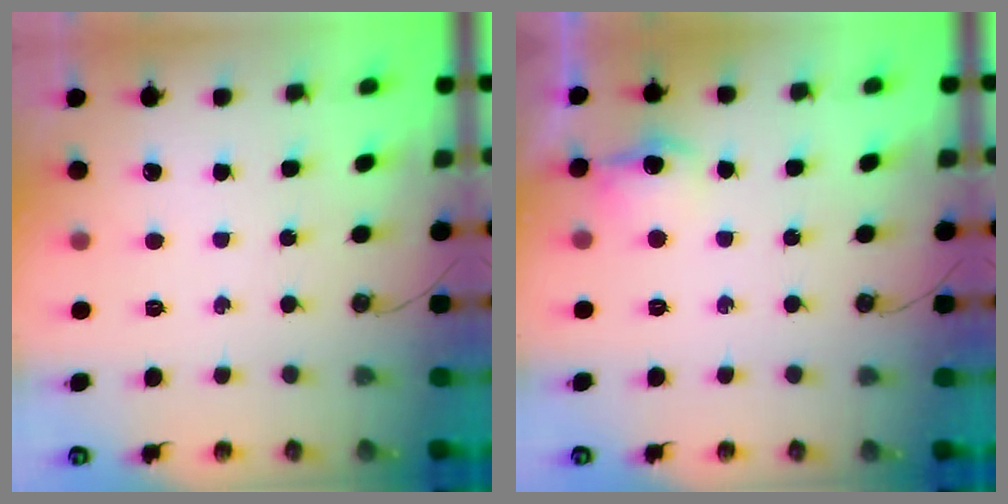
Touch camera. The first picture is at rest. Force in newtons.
{"total": 8.7, "press": 8.7, "slide": 0.9}